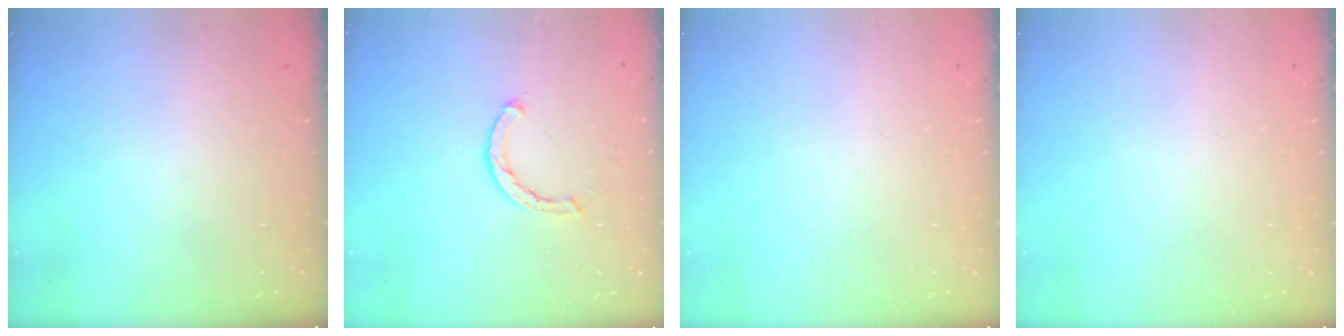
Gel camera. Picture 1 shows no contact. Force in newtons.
{"total": 2.1, "press": 2.1, "slide": 0.1}
{"total": 0.0}
{"total": 0.0}